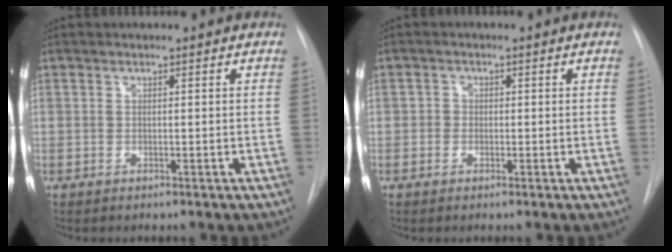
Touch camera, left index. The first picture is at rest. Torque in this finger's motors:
{"motor_torque": [0.13, 0.00, 0.02, 0.00]}